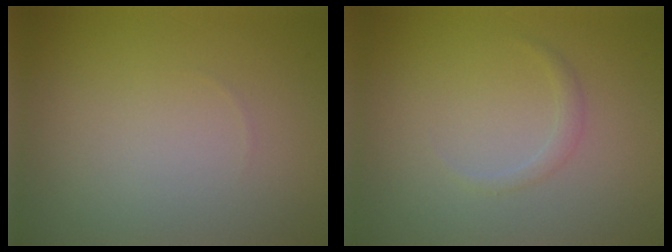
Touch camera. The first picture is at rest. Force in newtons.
{"total": 0.9, "press": 0.9, "slide": 0.1}